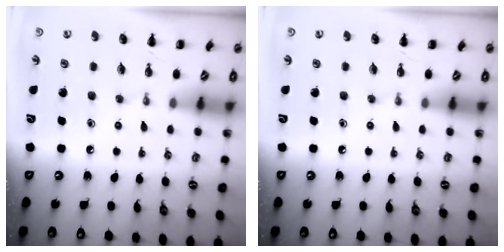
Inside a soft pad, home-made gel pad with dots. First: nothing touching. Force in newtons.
{"total": 0.0}